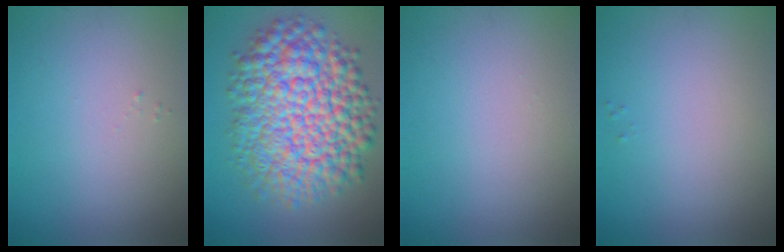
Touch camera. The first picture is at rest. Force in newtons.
{"total": 12.8, "press": 12.8, "slide": 0.3}
{"total": 0.0}
{"total": 0.0}